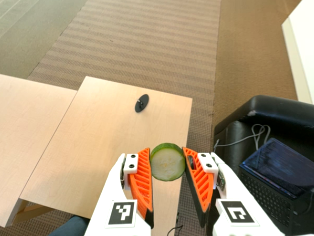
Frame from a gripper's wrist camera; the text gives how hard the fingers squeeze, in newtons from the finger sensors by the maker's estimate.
{"total": 11.4, "left": 11.4, "right": 11.4}